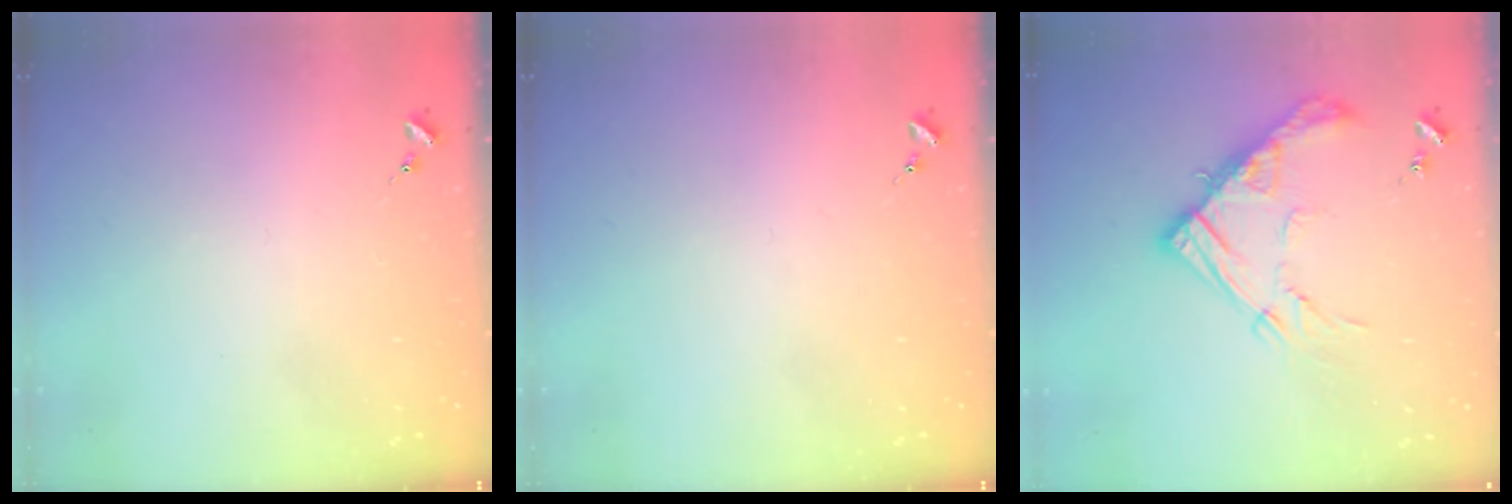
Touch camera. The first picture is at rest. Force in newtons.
{"total": 0.0}
{"total": 16.8, "press": 16.7, "slide": 1.7}